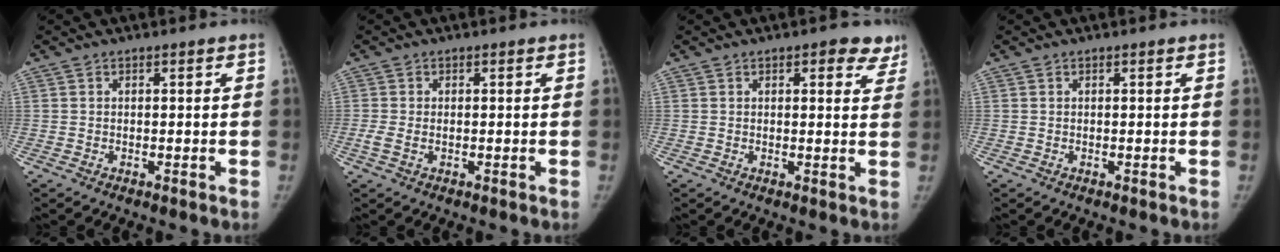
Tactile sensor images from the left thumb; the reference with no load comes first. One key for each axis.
{"total": 2.3, "fx": -0.5, "fy": 1.3, "fz": 1.8, "tx": -0.050, "ty": 0.001, "tz": -0.011}
{"total": 5.5, "fx": 3.4, "fy": 2.5, "fz": 3.5, "tx": -0.007, "ty": -0.011, "tz": 0.033}
{"total": 0.0}